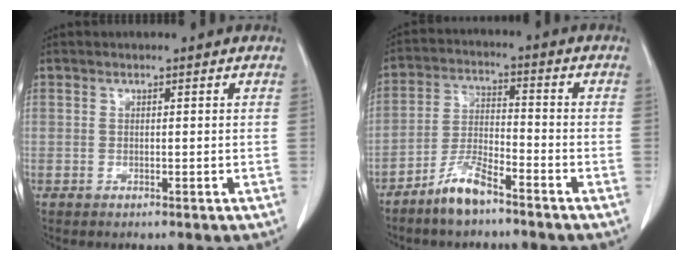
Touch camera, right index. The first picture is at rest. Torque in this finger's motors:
{"motor_torque": [0.52, -0.50, 0.18, 0.08]}